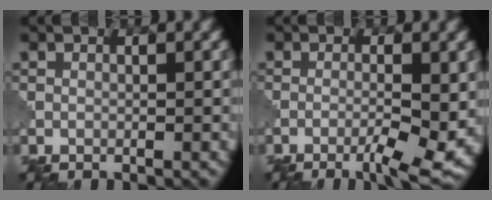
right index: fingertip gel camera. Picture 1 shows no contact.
{"total": 5.1, "force": [-1.9, 0.8, 4.6], "torque": [-0.082, -0.003, -0.032]}